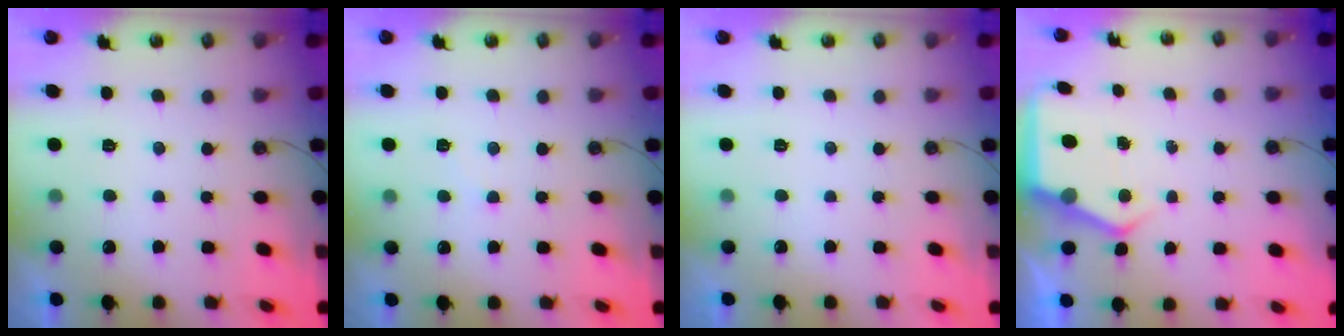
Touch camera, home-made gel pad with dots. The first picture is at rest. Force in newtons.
{"total": 4.2, "press": 4.2, "slide": 0.7}
{"total": 0.0}
{"total": 4.5, "press": 4.5, "slide": 0.7}